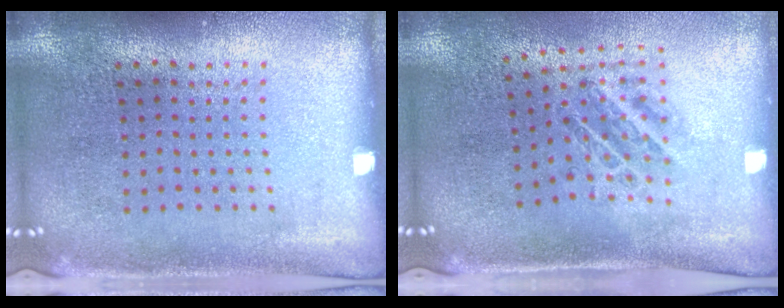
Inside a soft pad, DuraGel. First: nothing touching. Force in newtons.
{"total": 1.0, "press": 1.0, "slide": 0.2}